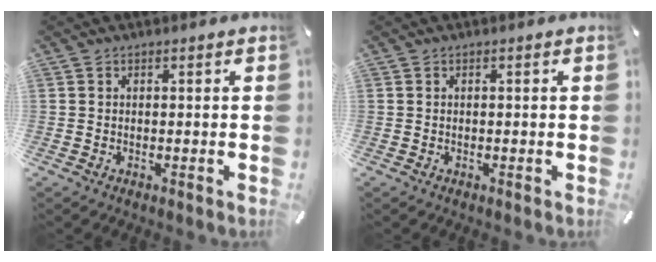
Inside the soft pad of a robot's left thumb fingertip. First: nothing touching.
{"total": 0.0}